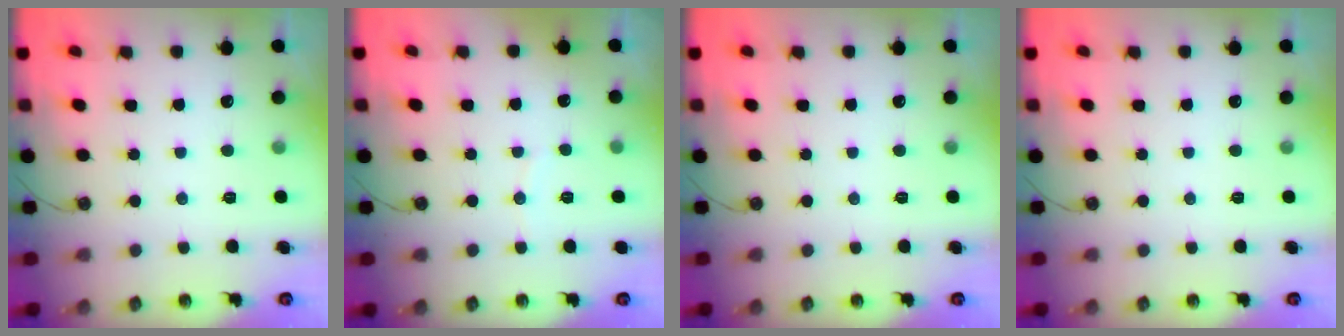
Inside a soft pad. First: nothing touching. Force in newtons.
{"total": 2.2, "press": 2.2, "slide": 0.2}
{"total": 0.0}
{"total": 0.0}